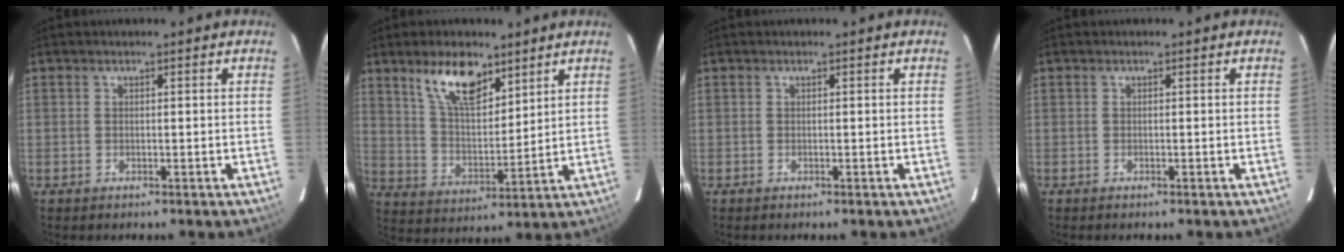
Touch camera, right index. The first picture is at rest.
{"total": 11.7, "force": [7.7, 4.9, 7.4], "torque": [-0.124, 0.001, 0.148]}
{"total": 0.0}
{"total": 0.0}